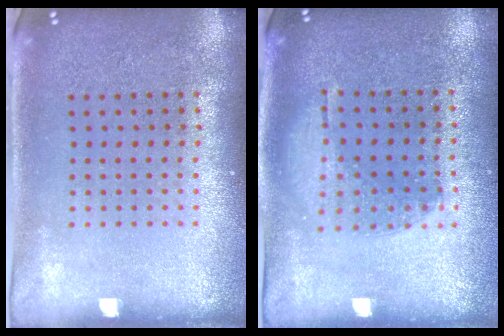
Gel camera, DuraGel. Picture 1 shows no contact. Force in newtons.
{"total": 1.1, "press": 0.9, "slide": 0.5}